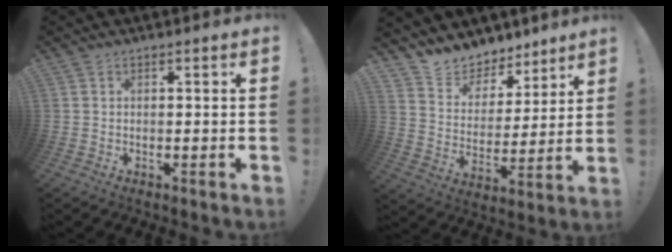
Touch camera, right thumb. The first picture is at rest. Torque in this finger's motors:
{"motor_torque": [-0.02, 0.08, 0.06, 0.10, 0.00]}